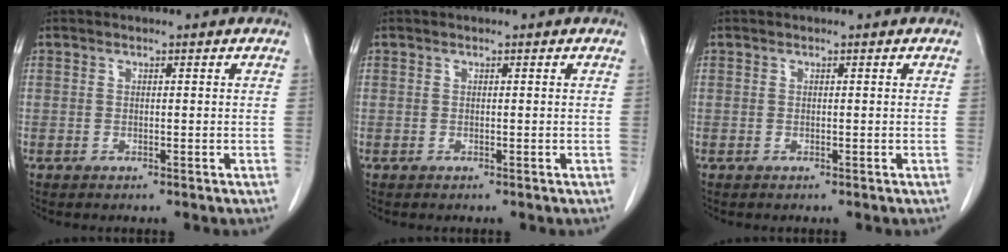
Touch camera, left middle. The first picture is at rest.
{"total": 0.0}
{"total": 0.0}